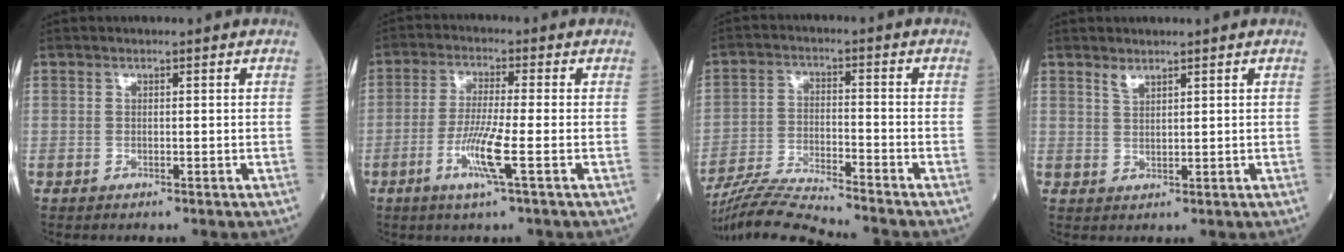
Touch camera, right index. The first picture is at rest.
{"total": 6.7, "force": [-2.5, -0.5, 6.2], "torque": [-0.126, -0.015, -0.052]}
{"total": 10.8, "force": [-10.2, -1.6, 3.0], "torque": [-0.057, -0.017, -0.184]}
{"total": 1.4, "force": [1.3, 0.3, 0.6], "torque": [-0.013, -0.004, 0.027]}